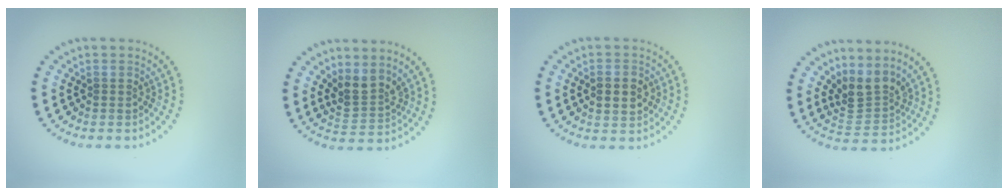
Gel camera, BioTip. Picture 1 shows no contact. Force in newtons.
{"total": 2.8, "press": 2.2, "slide": 1.8}
{"total": 2.8, "press": 2.8, "slide": 0.2}
{"total": 3.3, "press": 2.3, "slide": 2.3}